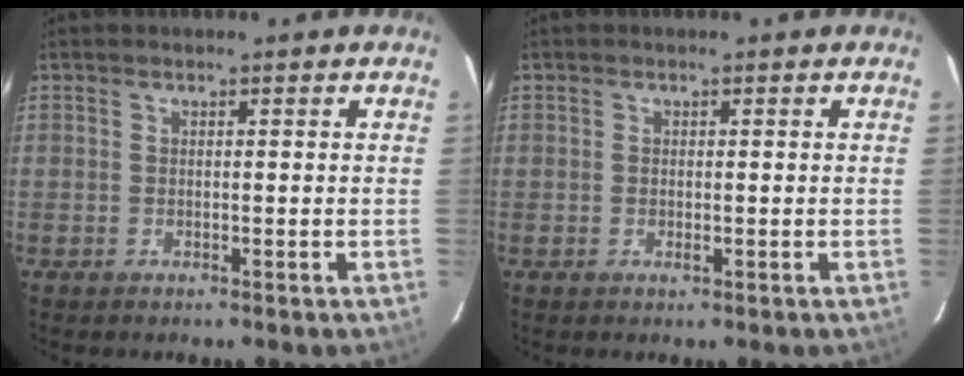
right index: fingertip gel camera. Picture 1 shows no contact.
{"total": 0.6, "force": [0.0, 0.4, 0.4], "torque": [-0.007, 0.001, 0.002]}